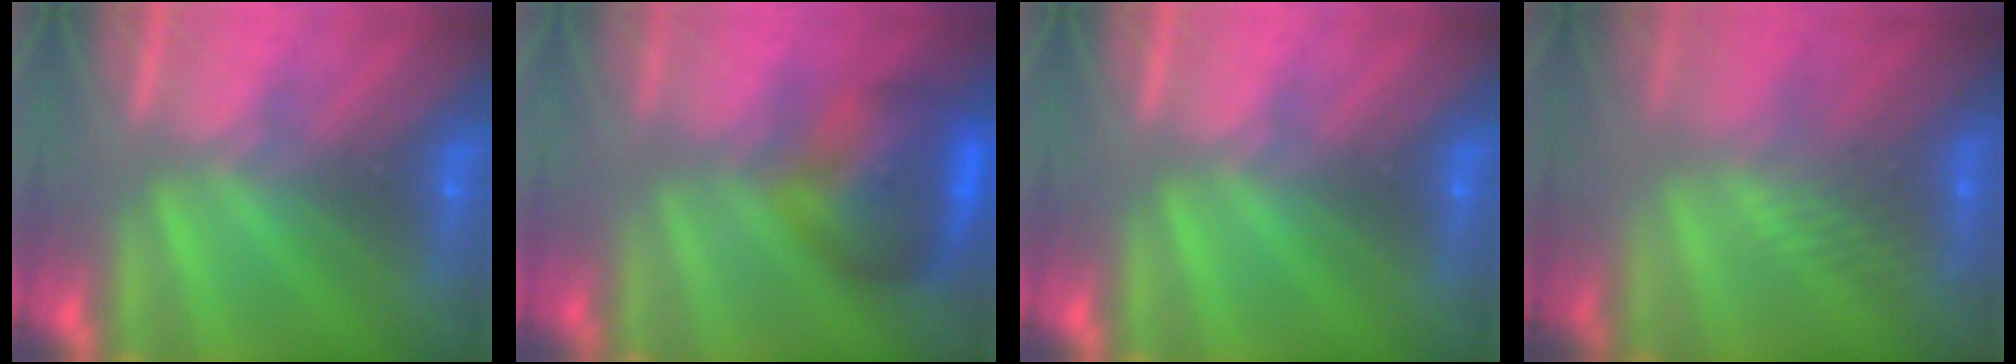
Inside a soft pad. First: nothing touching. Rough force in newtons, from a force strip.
{"total": 8.6}
{"total": 0.0}
{"total": 2.4}